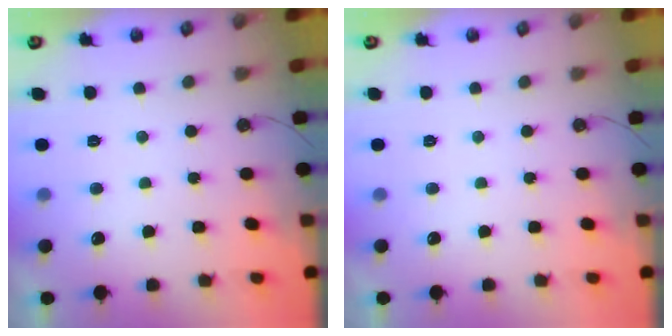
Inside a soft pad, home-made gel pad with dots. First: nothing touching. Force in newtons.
{"total": 0.0}